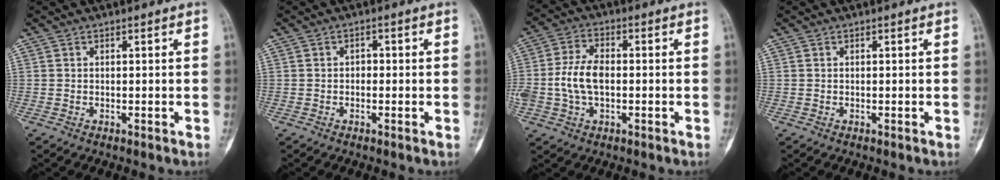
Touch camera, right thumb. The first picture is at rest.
{"total": 1.0, "force": [-0.2, 0.8, 0.6], "torque": [0.002, 0.003, -0.008]}
{"total": 8.5, "force": [-0.8, 5.2, 6.7], "torque": [-0.137, 0.017, -0.017]}
{"total": 0.0}